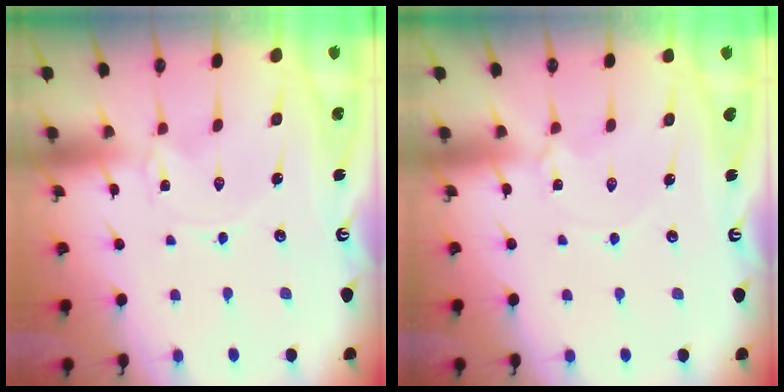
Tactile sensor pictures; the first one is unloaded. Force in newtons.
{"total": 1.4, "press": 1.3, "slide": 0.3}